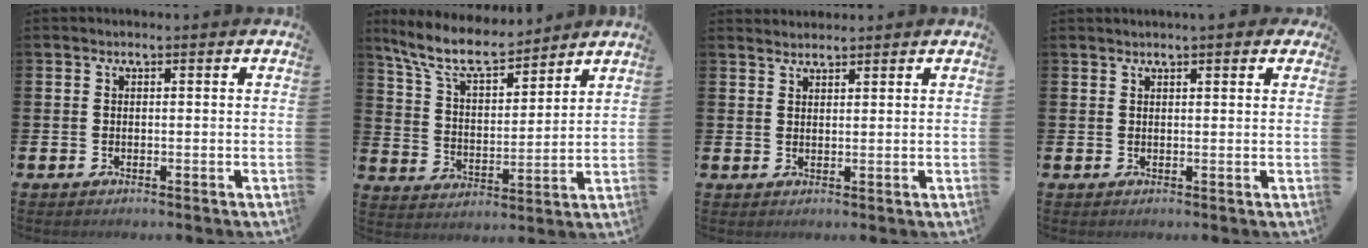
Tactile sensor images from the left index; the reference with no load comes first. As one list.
[{"total": 8.7, "force": [7.7, 2.3, 3.4], "torque": [-0.103, -0.040, 0.139]}, {"total": 1.7, "force": [1.6, 0.4, -0.3], "torque": [0.002, -0.002, 0.030]}, {"total": 0.9, "force": [0.9, 0.0, 0.1], "torque": [-0.003, 0.002, 0.016]}]